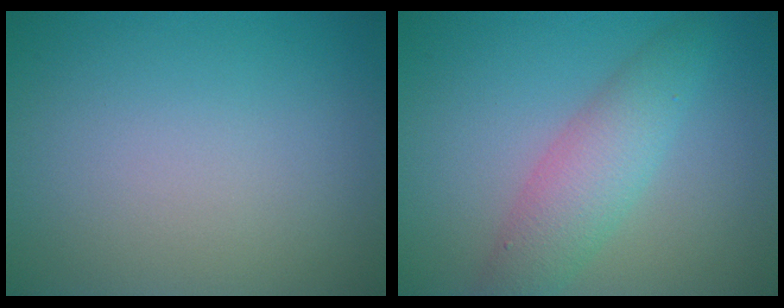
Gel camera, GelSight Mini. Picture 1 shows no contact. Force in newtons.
{"total": 4.3, "press": 4.3, "slide": 0.1}